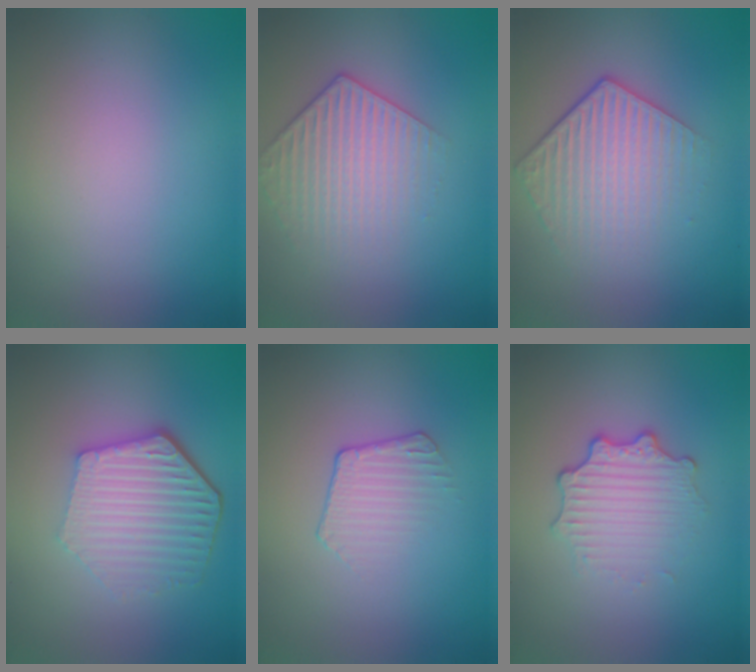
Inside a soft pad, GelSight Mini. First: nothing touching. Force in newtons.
{"total": 3.1, "press": 2.9, "slide": 1.2}
{"total": 4.4, "press": 3.2, "slide": 3.0}
{"total": 6.1, "press": 4.5, "slide": 4.1}
{"total": 1.8, "press": 1.1, "slide": 1.4}
{"total": 3.4, "press": 2.6, "slide": 2.2}